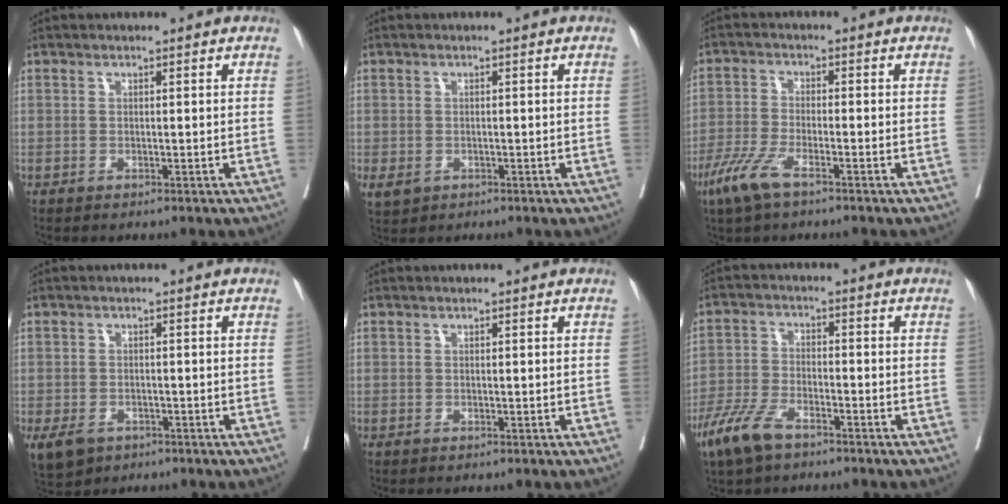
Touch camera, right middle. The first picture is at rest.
{"total": 3.6, "force": [-1.5, 2.7, 1.8], "torque": [-0.037, -0.008, -0.016]}
{"total": 5.8, "force": [-3.8, 1.2, 4.3], "torque": [-0.100, -0.010, -0.074]}
{"total": 5.9, "force": [-3.4, 4.0, 2.6], "torque": [-0.049, -0.005, -0.049]}
{"total": 0.0}
{"total": 7.4, "force": [-5.1, 2.6, 4.6], "torque": [-0.107, -0.009, -0.099]}